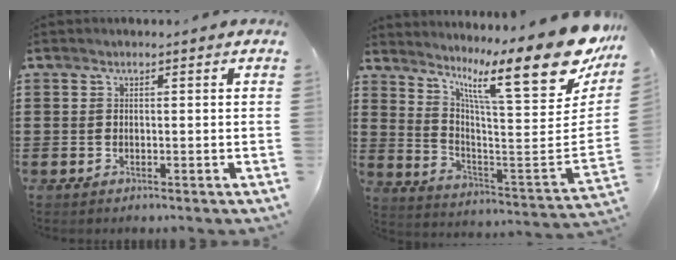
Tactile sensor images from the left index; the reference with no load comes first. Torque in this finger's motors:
{"motor_torque": [1.10, -1.04, 0.47, 0.21]}